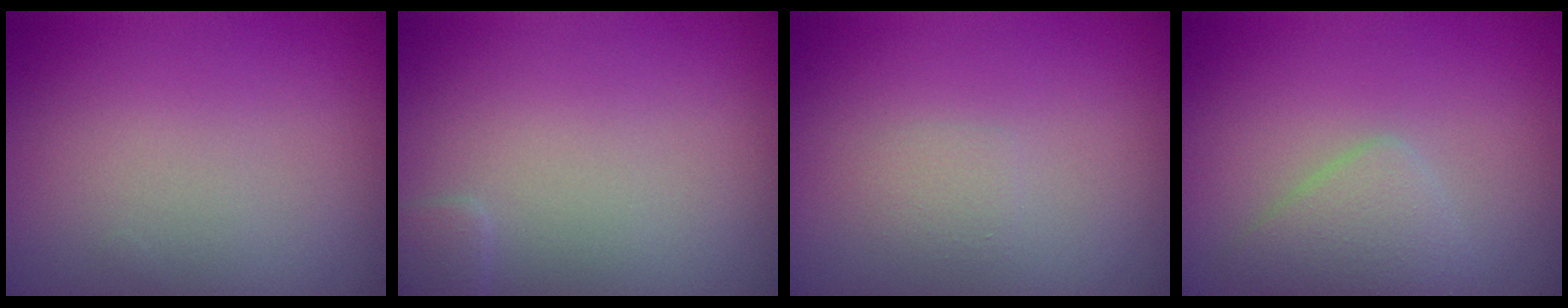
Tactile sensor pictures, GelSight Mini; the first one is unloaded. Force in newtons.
{"total": 0.8, "press": 0.8, "slide": 0.0}
{"total": 0.8, "press": 0.8, "slide": 0.1}
{"total": 2.4, "press": 2.4, "slide": 0.2}